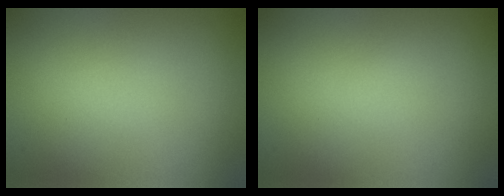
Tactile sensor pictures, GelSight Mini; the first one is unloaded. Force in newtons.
{"total": 0.0}